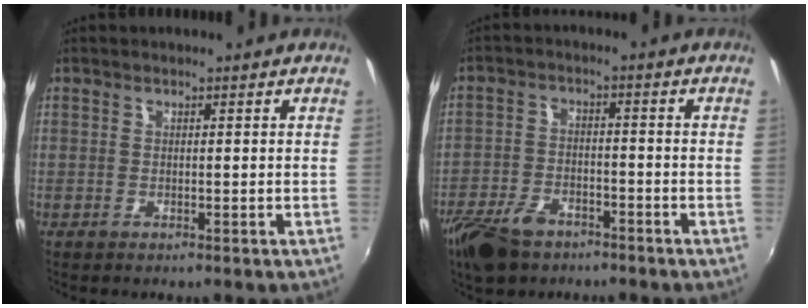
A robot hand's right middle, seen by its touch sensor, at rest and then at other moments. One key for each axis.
{"total": 10.4, "fx": -7.1, "fy": 5.6, "fz": 5.1, "tx": -0.132, "ty": -0.010, "tz": -0.130}